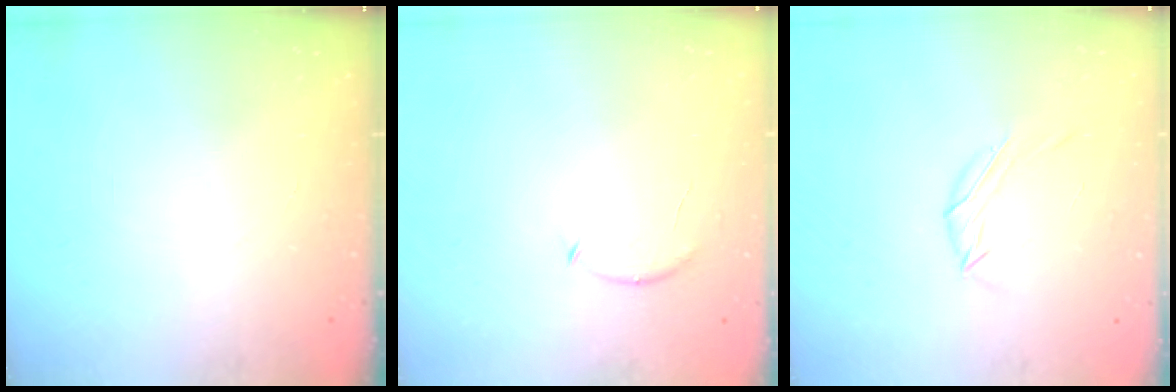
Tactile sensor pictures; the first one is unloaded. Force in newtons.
{"total": 5.8, "press": 5.7, "slide": 1.2}
{"total": 6.1, "press": 5.9, "slide": 1.4}